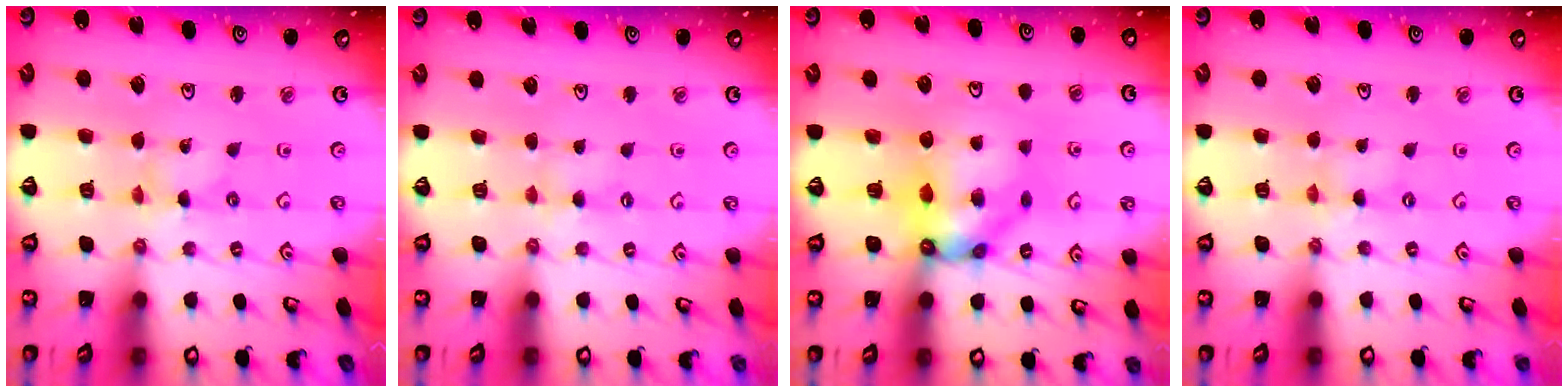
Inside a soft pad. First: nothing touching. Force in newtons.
{"total": 1.9, "press": 1.8, "slide": 0.4}
{"total": 10.4, "press": 10.2, "slide": 1.6}
{"total": 2.4, "press": 2.3, "slide": 0.4}